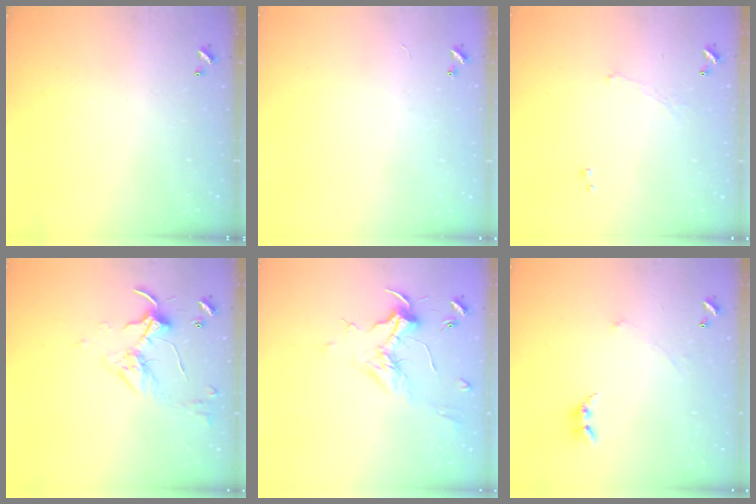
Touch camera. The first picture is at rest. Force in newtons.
{"total": 2.4, "press": 2.4, "slide": 0.3}
{"total": 1.1, "press": 1.0, "slide": 0.6}
{"total": 3.4, "press": 3.3, "slide": 0.6}
{"total": 2.0, "press": 1.9, "slide": 0.6}
{"total": 0.7, "press": 0.6, "slide": 0.5}